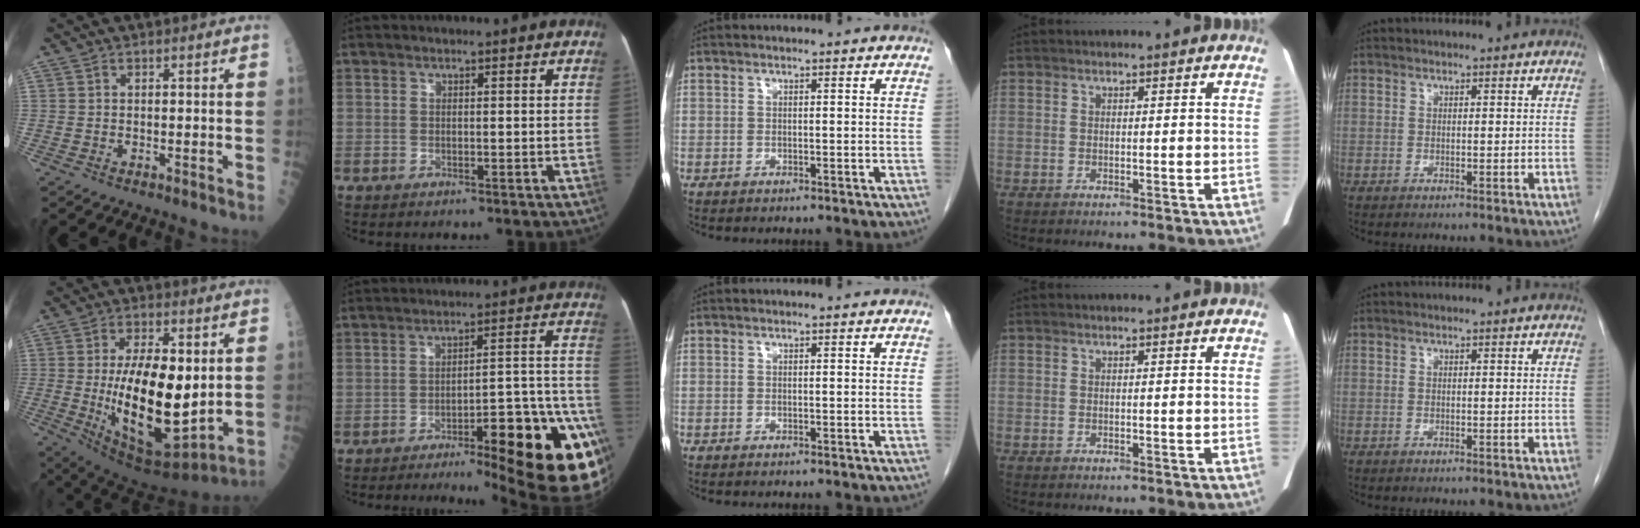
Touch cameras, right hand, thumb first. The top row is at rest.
{"thumb": {"total": 20.8, "force": [0.2, 8.6, 18.9], "torque": [-0.321, -0.031, 0.020]}, "index": {"total": 21.9, "force": [-11.4, 2.9, 18.5], "torque": [-0.142, 0.026, -0.155]}}